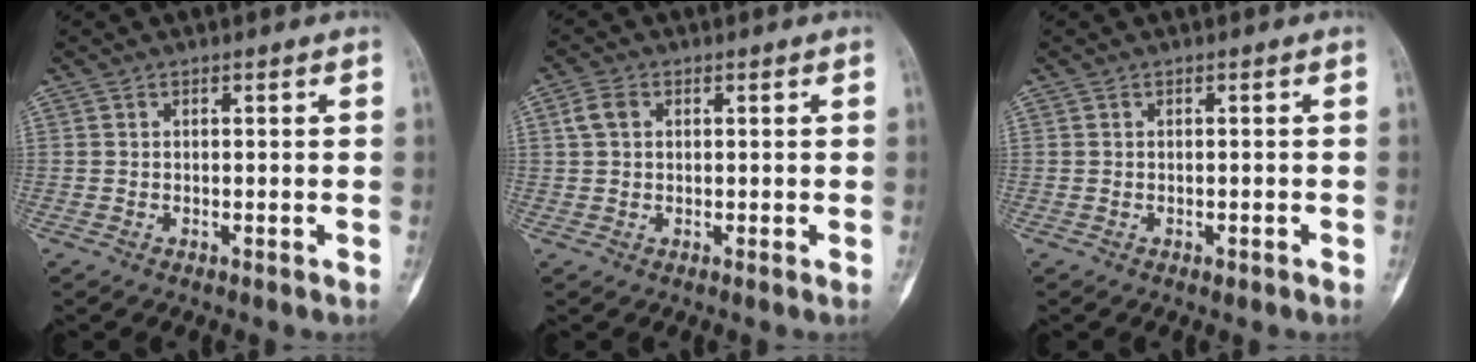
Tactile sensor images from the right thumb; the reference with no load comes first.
{"total": 3.0, "force": [0.7, 2.2, 1.9], "torque": [-0.042, 0.010, 0.012]}
{"total": 0.7, "force": [-0.4, 0.3, 0.4], "torque": [-0.007, 0.003, -0.005]}